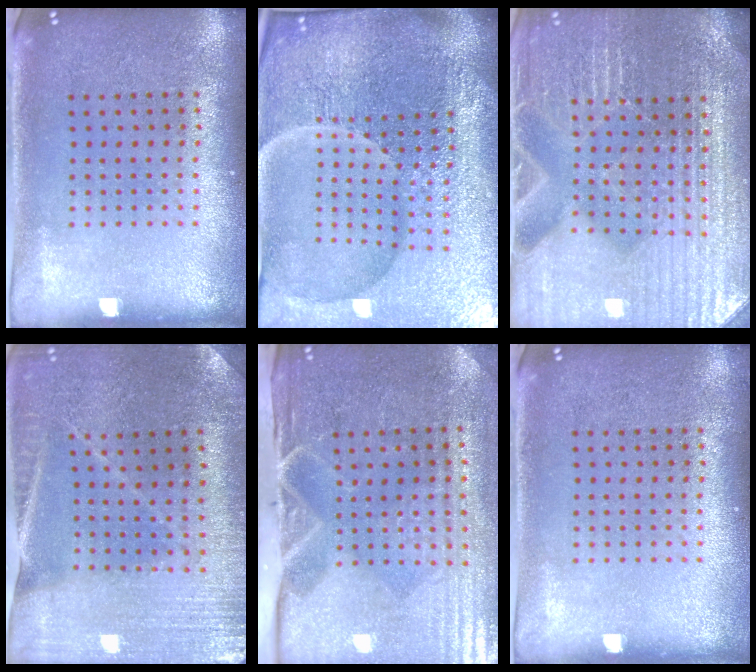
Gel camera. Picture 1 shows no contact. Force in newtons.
{"total": 7.2, "press": 6.3, "slide": 3.5}
{"total": 4.7, "press": 4.5, "slide": 1.4}
{"total": 1.2, "press": 1.2, "slide": 0.1}
{"total": 4.8, "press": 4.1, "slide": 2.5}
{"total": 0.0}